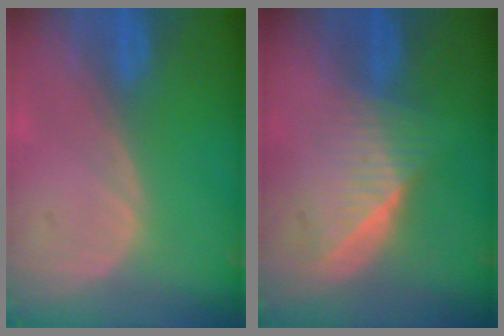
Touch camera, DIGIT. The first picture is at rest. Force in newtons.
{"total": 6.5, "press": 5.9, "slide": 2.6}